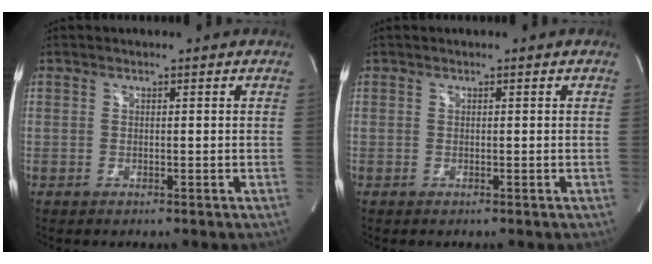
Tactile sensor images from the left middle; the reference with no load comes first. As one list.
[{"total": 0.0}]